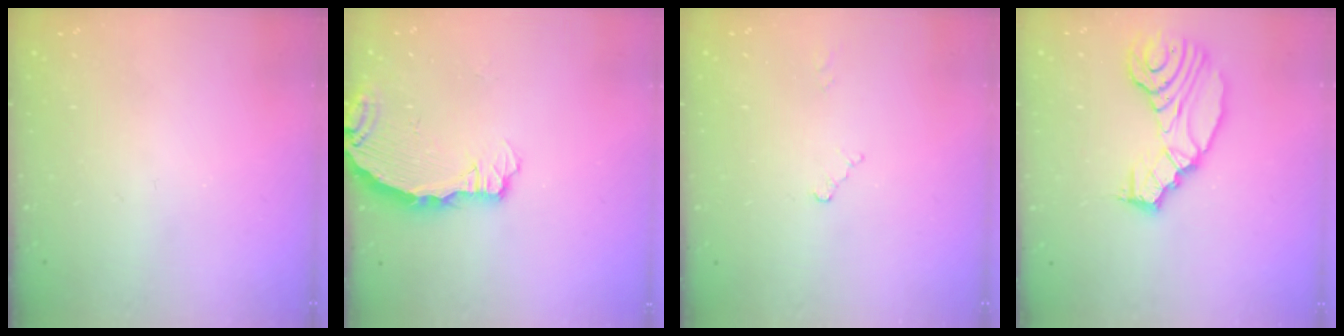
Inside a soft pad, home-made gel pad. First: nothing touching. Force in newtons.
{"total": 4.4, "press": 4.4, "slide": 0.1}
{"total": 2.6, "press": 2.6, "slide": 0.3}
{"total": 14.4, "press": 13.7, "slide": 4.6}